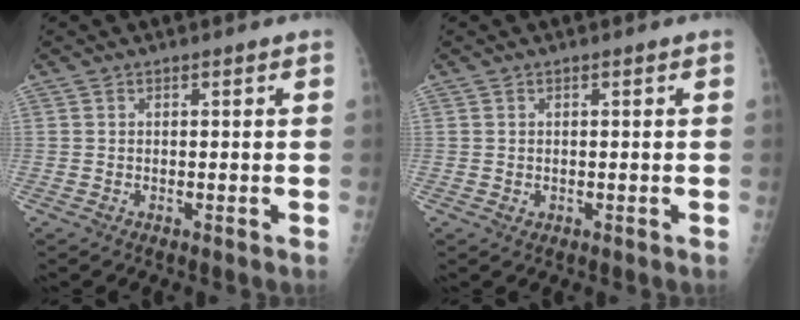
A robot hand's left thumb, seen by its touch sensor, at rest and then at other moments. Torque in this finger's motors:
{"motor_torque": [-0.36, 0.29, -0.11, -0.08, 0.00]}